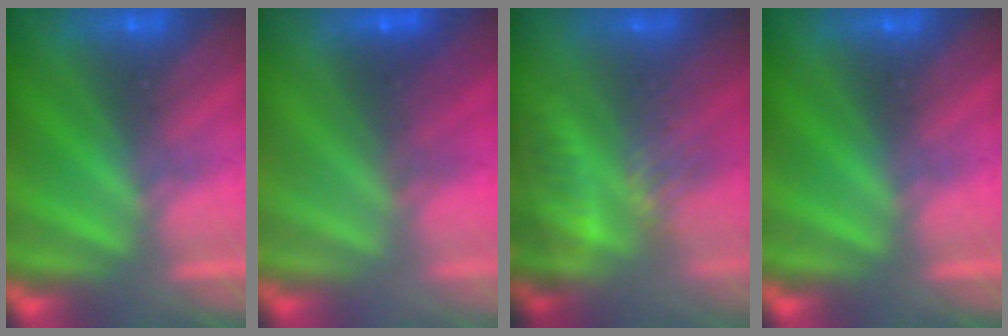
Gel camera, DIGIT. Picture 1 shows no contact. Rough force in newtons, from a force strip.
{"total": 1.8}
{"total": 7.8}
{"total": 0.0}